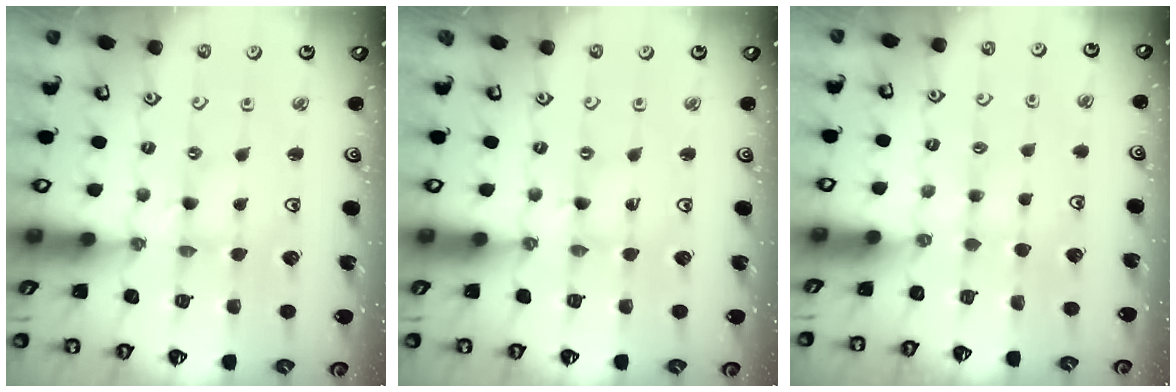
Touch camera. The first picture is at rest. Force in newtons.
{"total": 0.5, "press": 0.5, "slide": 0.2}
{"total": 2.8, "press": 2.7, "slide": 0.5}